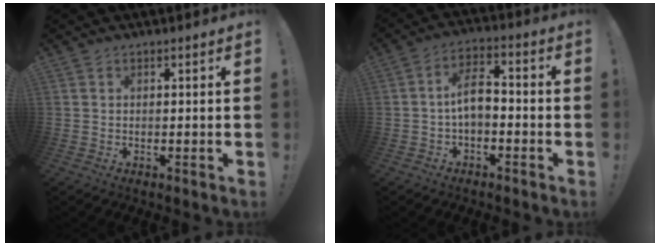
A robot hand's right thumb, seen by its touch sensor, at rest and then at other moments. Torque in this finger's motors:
{"motor_torque": [-0.15, 0.16, 0.23, -0.16, 0.06]}